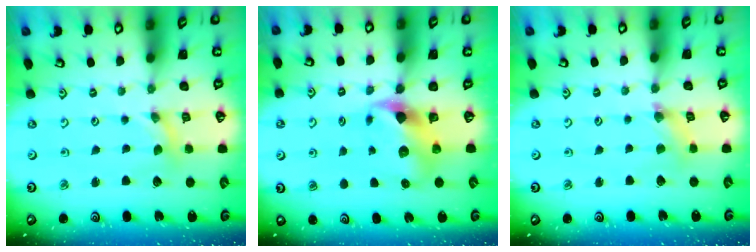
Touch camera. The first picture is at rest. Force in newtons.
{"total": 8.4, "press": 8.2, "slide": 1.6}
{"total": 2.7, "press": 2.7, "slide": 0.4}